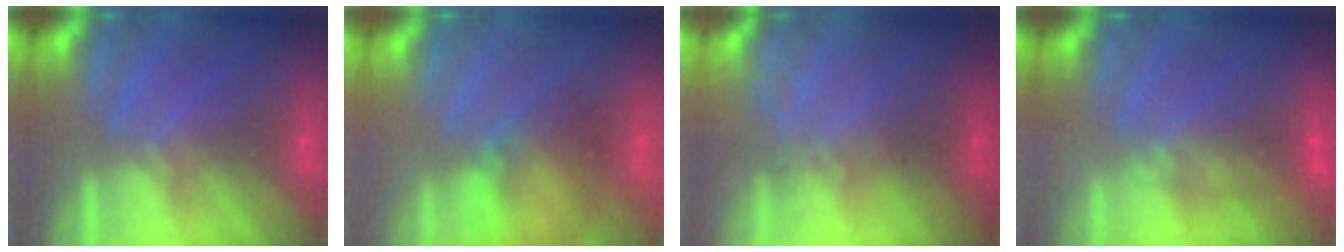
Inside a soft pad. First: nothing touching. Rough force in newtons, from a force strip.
{"total": 8.5}
{"total": 2.3}
{"total": 4.5}